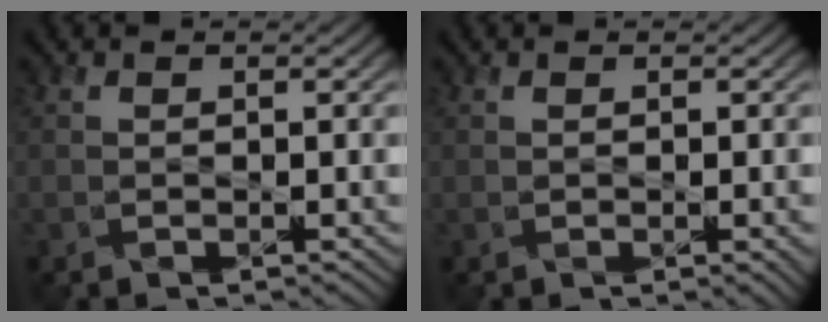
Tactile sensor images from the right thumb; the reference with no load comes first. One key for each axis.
{"total": 1.9, "fx": -0.2, "fy": 0.6, "fz": 1.8, "tx": -0.022, "ty": -0.001, "tz": 0.001}